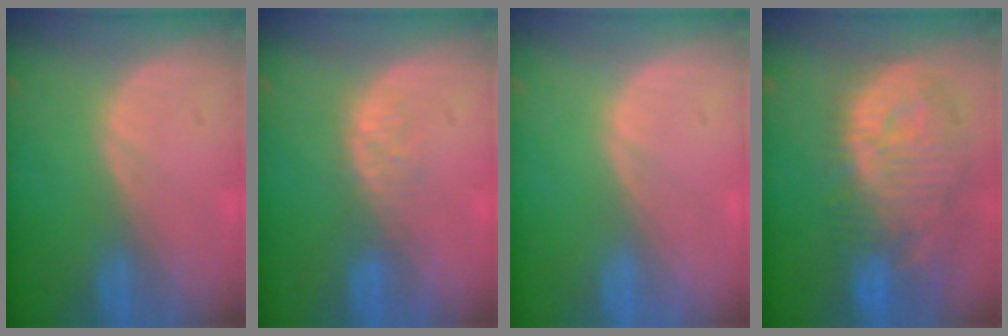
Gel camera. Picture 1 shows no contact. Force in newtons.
{"total": 2.8, "press": 2.8, "slide": 0.3}
{"total": 0.0}
{"total": 12.4, "press": 11.0, "slide": 5.7}